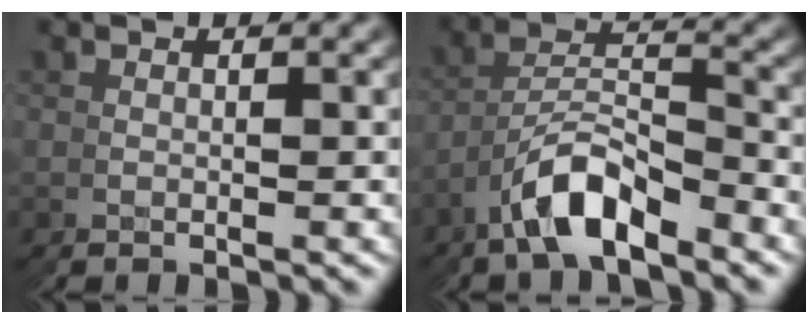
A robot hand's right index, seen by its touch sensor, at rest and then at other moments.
{"total": 4.1, "force": [-2.3, 2.5, 2.1], "torque": [-0.049, -0.006, -0.039]}